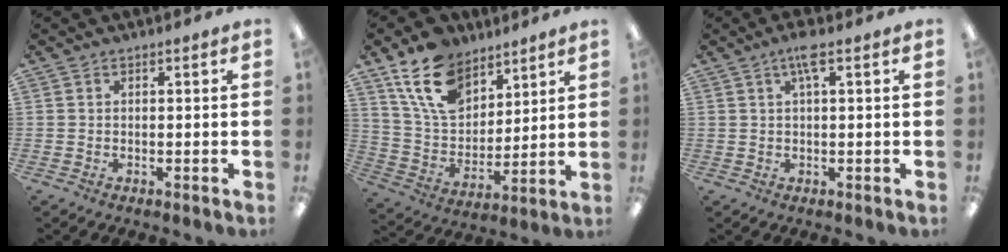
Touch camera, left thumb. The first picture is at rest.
{"total": 16.3, "force": [10.6, 9.9, 7.5], "torque": [-0.143, -0.042, 0.201]}
{"total": 4.2, "force": [1.9, 1.0, 3.6], "torque": [-0.060, 0.001, 0.029]}